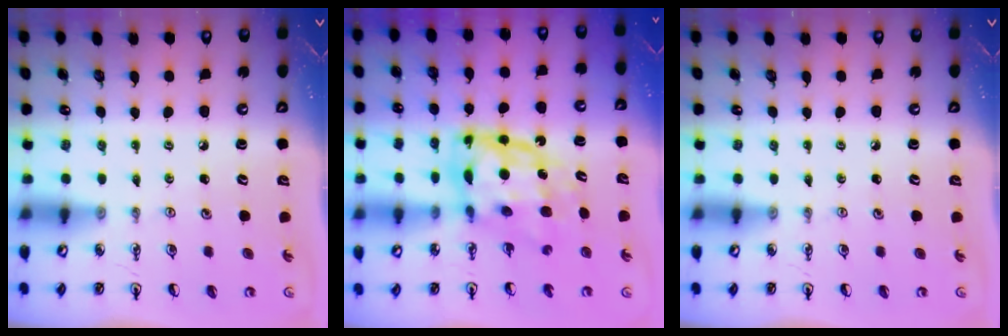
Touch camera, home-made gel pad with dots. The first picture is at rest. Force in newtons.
{"total": 10.8, "press": 10.8, "slide": 1.2}
{"total": 0.0}